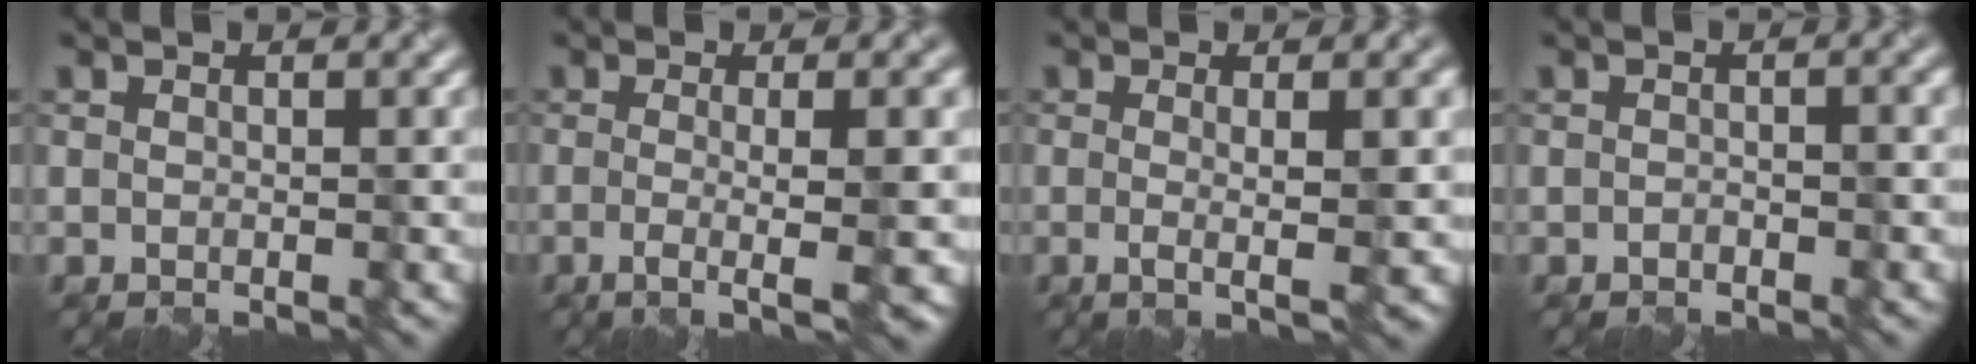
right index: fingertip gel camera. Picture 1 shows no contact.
{"total": 5.8, "force": [-0.7, 1.5, 5.5], "torque": [-0.077, -0.003, -0.013]}
{"total": 4.2, "force": [0.0, 1.0, 4.1], "torque": [-0.059, 0.001, -0.002]}
{"total": 1.3, "force": [-0.8, 0.5, 1.0], "torque": [-0.005, 0.006, -0.009]}